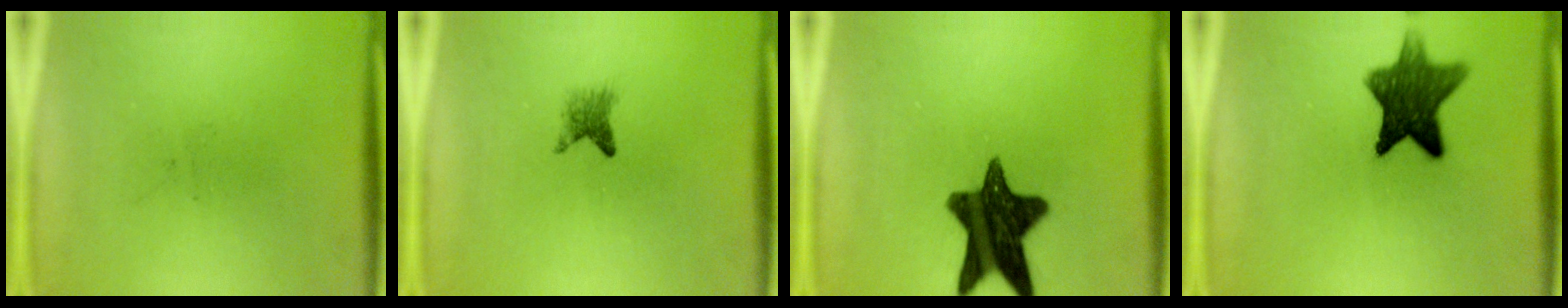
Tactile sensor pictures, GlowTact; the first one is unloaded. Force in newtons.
{"total": 2.0}
{"total": 13.6}
{"total": 10.4}